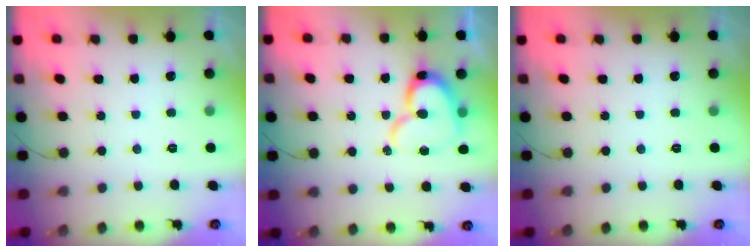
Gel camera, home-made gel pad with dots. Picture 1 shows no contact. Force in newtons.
{"total": 14.7, "press": 14.6, "slide": 1.4}
{"total": 0.0}